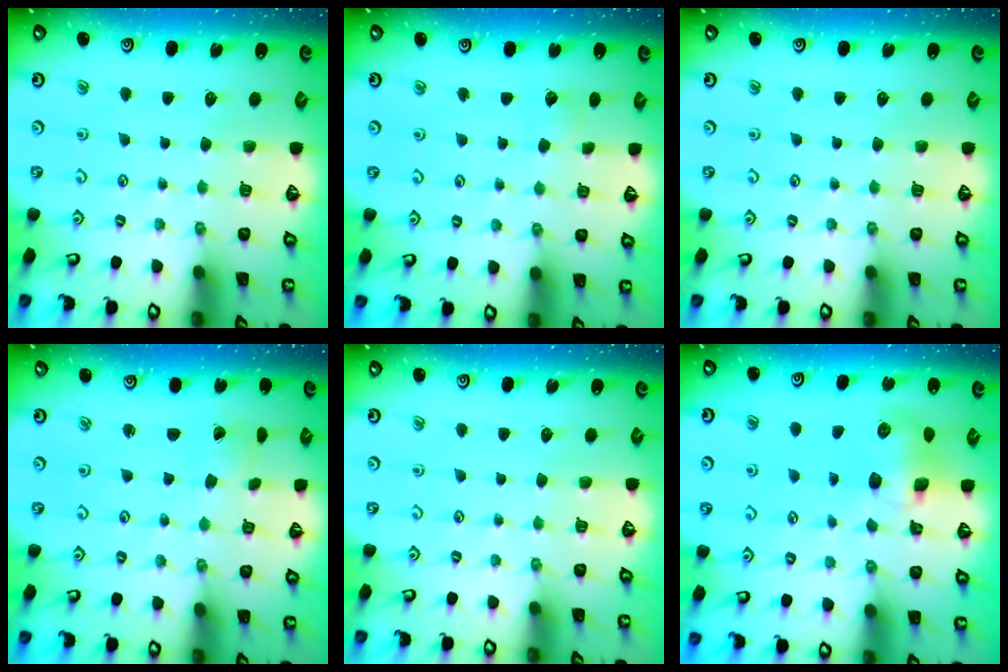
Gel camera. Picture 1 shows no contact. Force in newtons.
{"total": 2.0, "press": 2.0, "slide": 0.1}
{"total": 0.0}
{"total": 0.7, "press": 0.7, "slide": 0.1}
{"total": 0.0}
{"total": 9.2, "press": 9.2, "slide": 0.5}